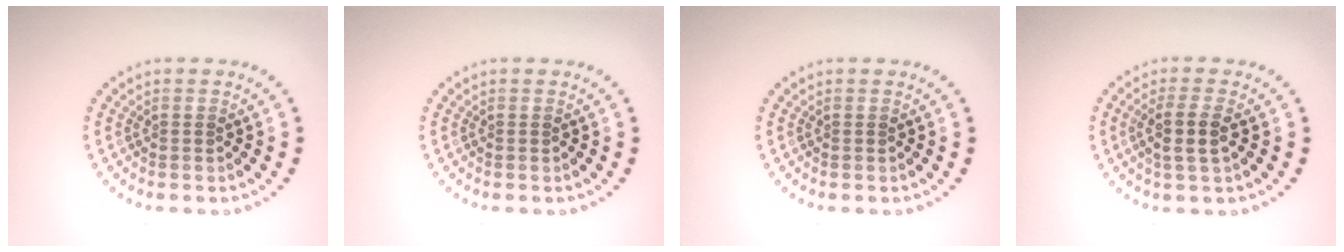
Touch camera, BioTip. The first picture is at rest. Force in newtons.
{"total": 0.0}
{"total": 0.0}
{"total": 2.6, "press": 2.3, "slide": 1.3}